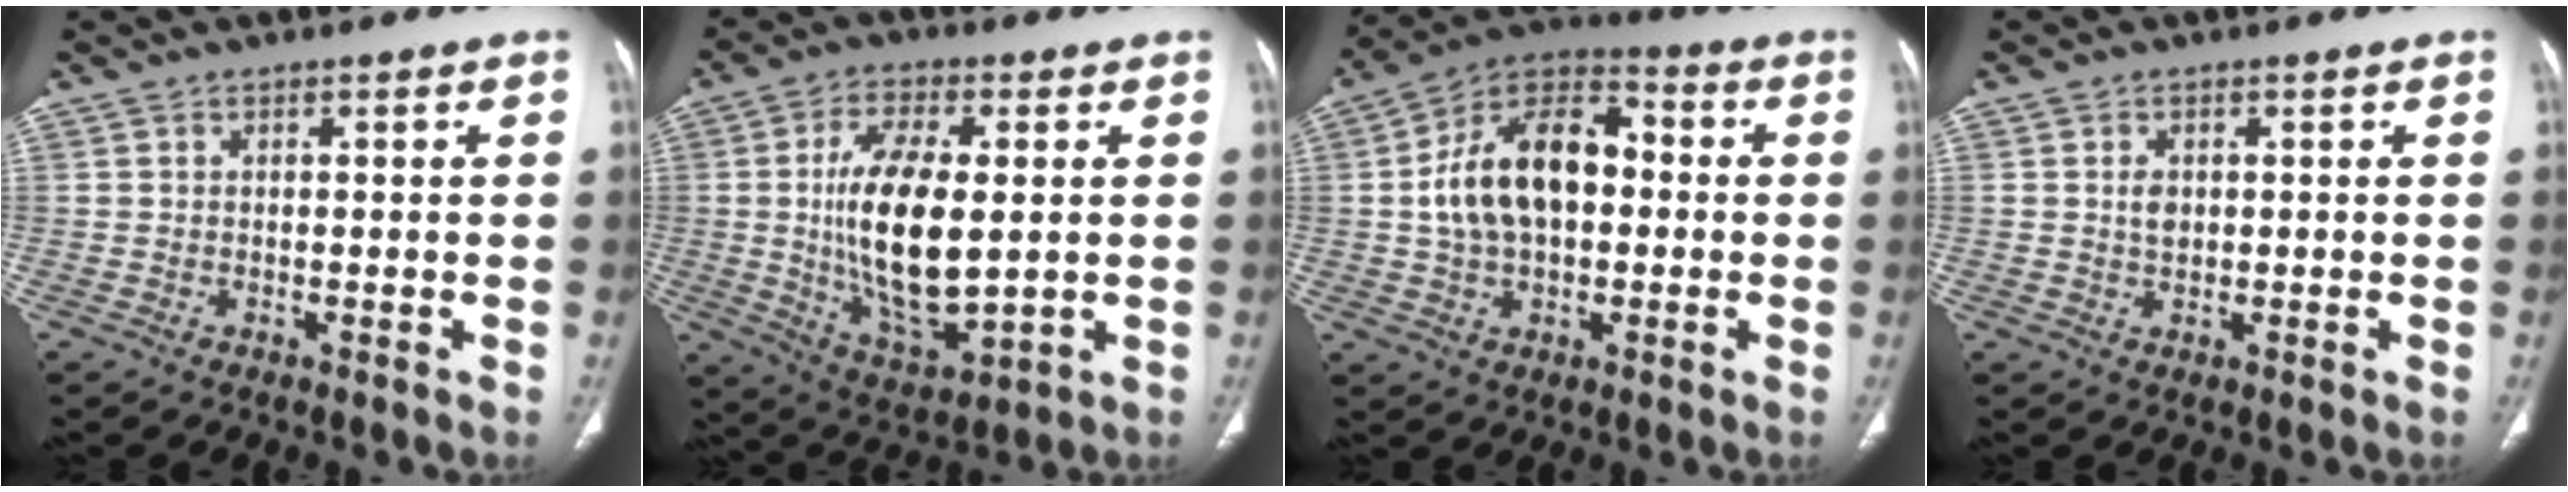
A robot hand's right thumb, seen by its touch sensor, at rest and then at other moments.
{"total": 17.2, "force": [0.5, 7.8, 15.3], "torque": [-0.273, -0.018, 0.019]}
{"total": 17.0, "force": [0.7, 10.5, 13.3], "torque": [-0.214, 0.034, 0.004]}
{"total": 2.4, "force": [0.4, 1.7, 1.6], "torque": [-0.023, -0.002, 0.009]}